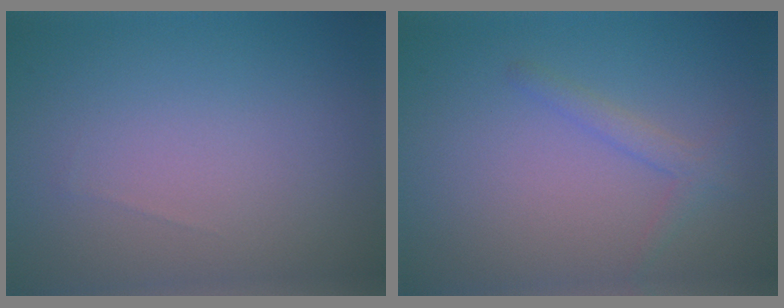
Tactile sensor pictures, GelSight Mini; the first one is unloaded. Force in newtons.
{"total": 1.5, "press": 1.5, "slide": 0.1}